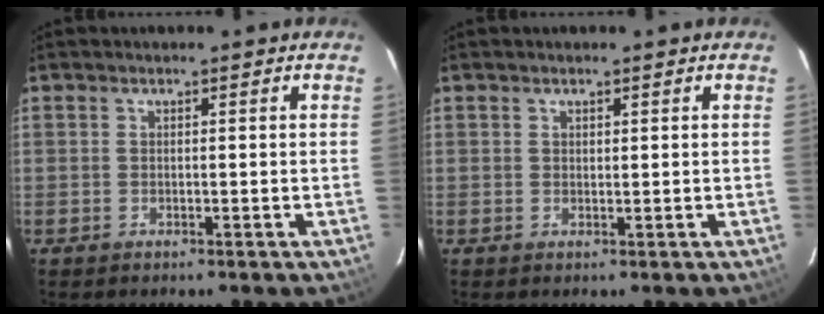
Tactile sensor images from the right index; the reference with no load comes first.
{"total": 0.6, "force": [0.4, 0.4, 0.2], "torque": [-0.004, 0.002, 0.008]}